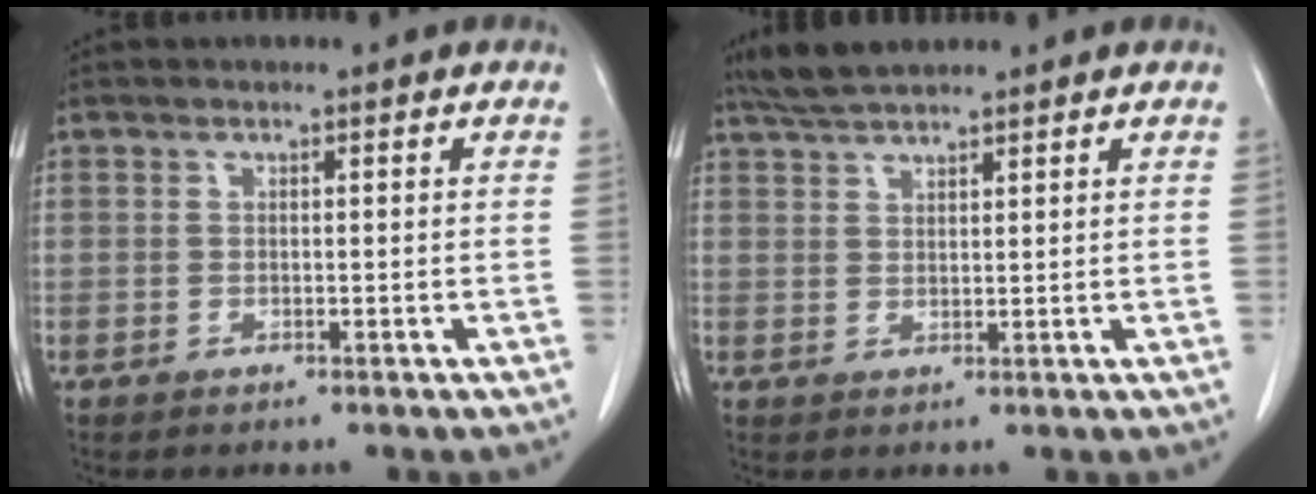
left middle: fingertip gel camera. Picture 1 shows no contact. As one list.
[{"total": 5.0, "force": [4.4, 0.6, 2.1], "torque": [-0.048, 0.018, 0.087]}]